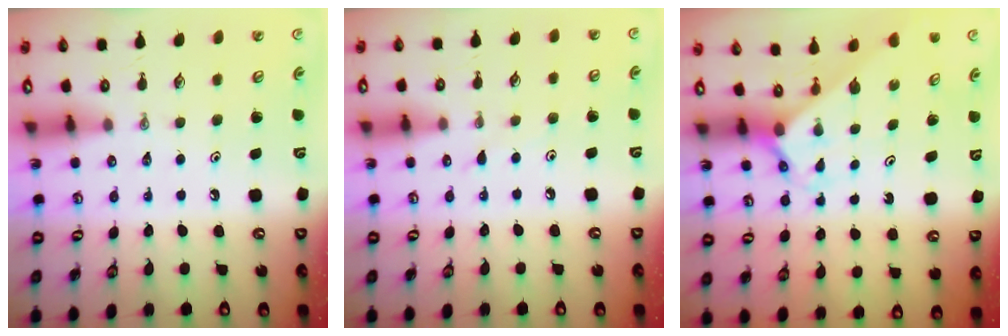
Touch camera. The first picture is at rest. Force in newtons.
{"total": 2.5, "press": 2.5, "slide": 0.4}
{"total": 2.1, "press": 2.1, "slide": 0.1}